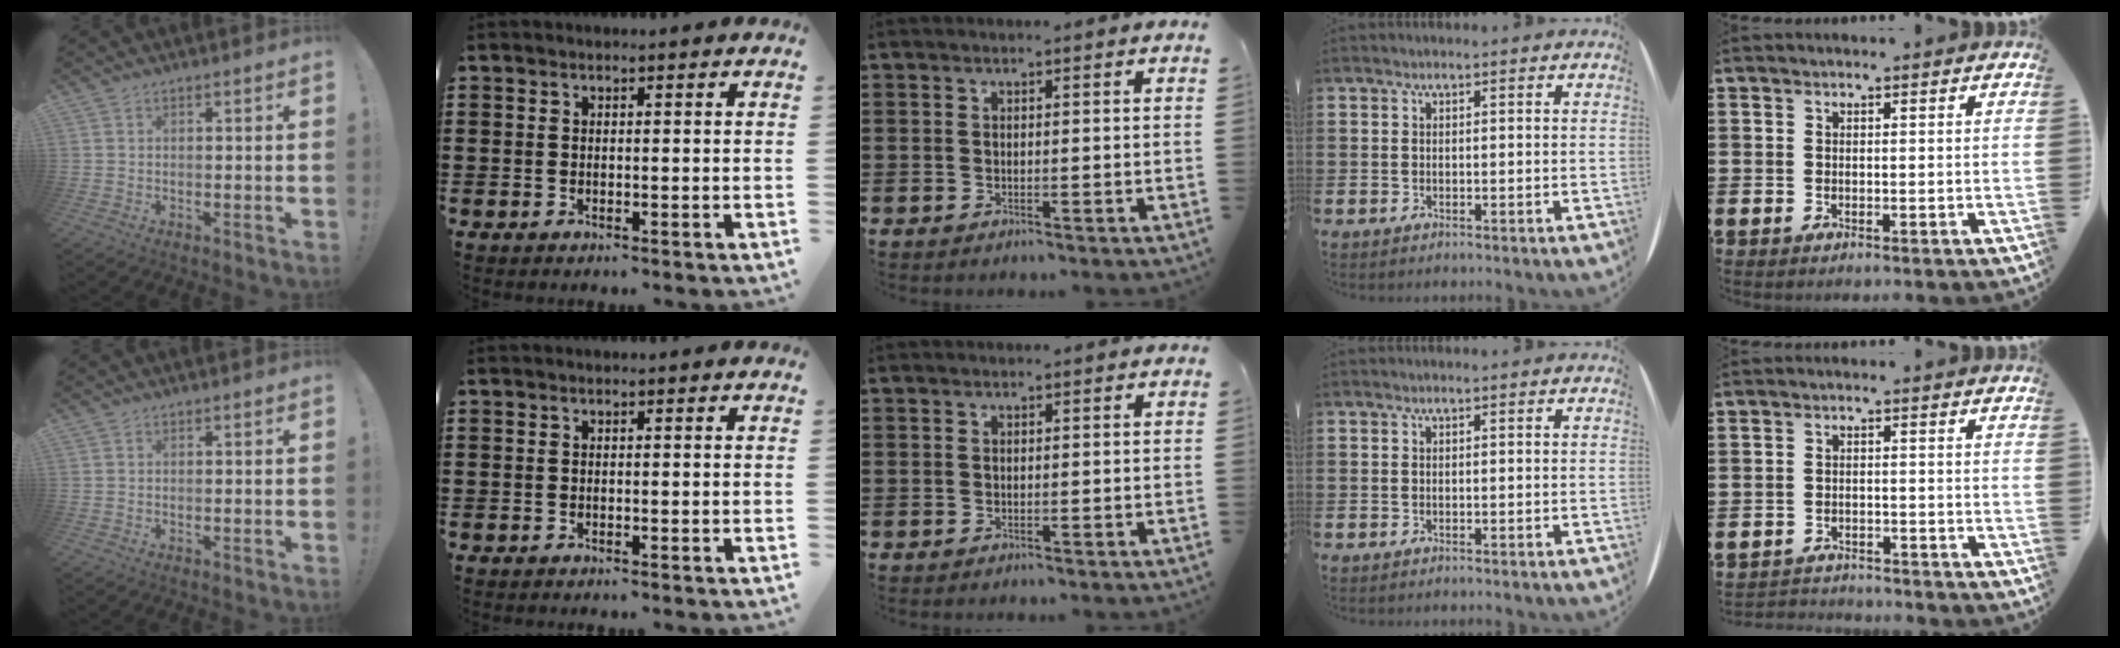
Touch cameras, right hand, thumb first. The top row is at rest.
{"little": {"total": 2.1, "force": [-2.0, 0.2, -0.3], "torque": [-0.002, 0.002, -0.046]}}